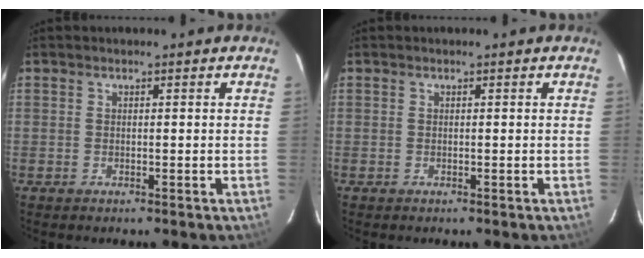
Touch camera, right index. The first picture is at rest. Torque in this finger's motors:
{"motor_torque": [0.00, 0.00, 0.00, 0.00]}